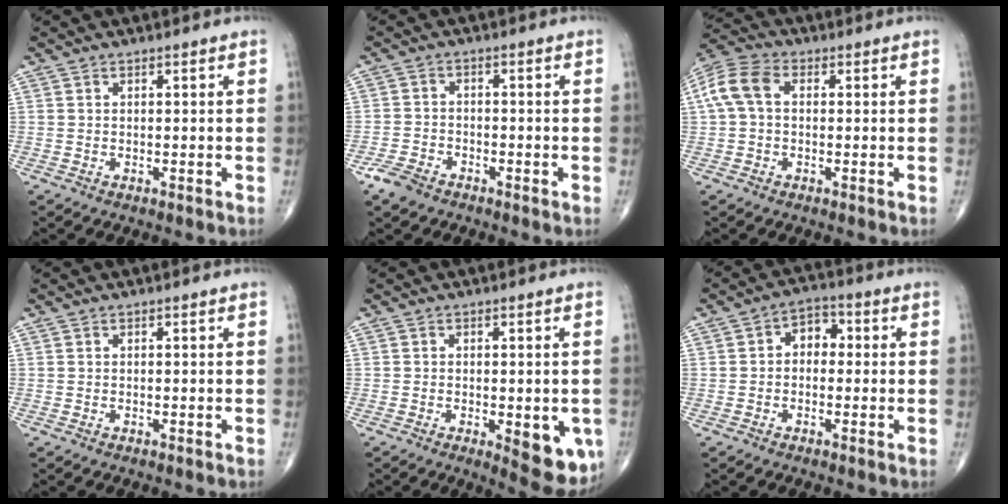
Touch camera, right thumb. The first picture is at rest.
{"total": 4.3, "force": [-3.1, 2.4, 1.8], "torque": [-0.039, 0.006, -0.059]}
{"total": 7.9, "force": [0.9, 5.3, 5.8], "torque": [-0.126, 0.028, 0.010]}
{"total": 0.0}
{"total": 9.5, "force": [-2.7, 3.8, 8.3], "torque": [-0.083, -0.012, -0.027]}
{"total": 5.0, "force": [0.2, 3.7, 3.3], "torque": [-0.023, 0.020, -0.009]}